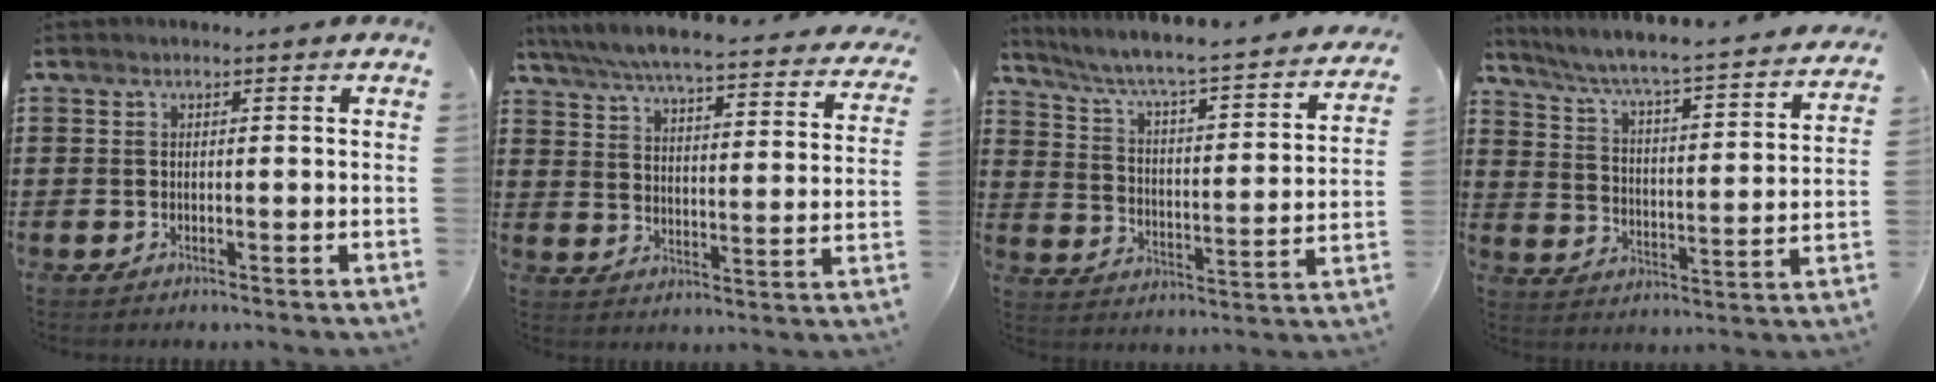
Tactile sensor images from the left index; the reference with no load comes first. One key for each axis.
{"total": 5.9, "fx": 5.5, "fy": -0.4, "fz": 2.2, "tx": -0.068, "ty": -0.042, "tz": 0.090}
{"total": 4.5, "fx": 3.7, "fy": -0.1, "fz": 2.6, "tx": -0.070, "ty": -0.042, "tz": 0.049}
{"total": 4.5, "fx": 3.9, "fy": -0.4, "fz": 2.1, "tx": -0.063, "ty": -0.045, "tz": 0.053}